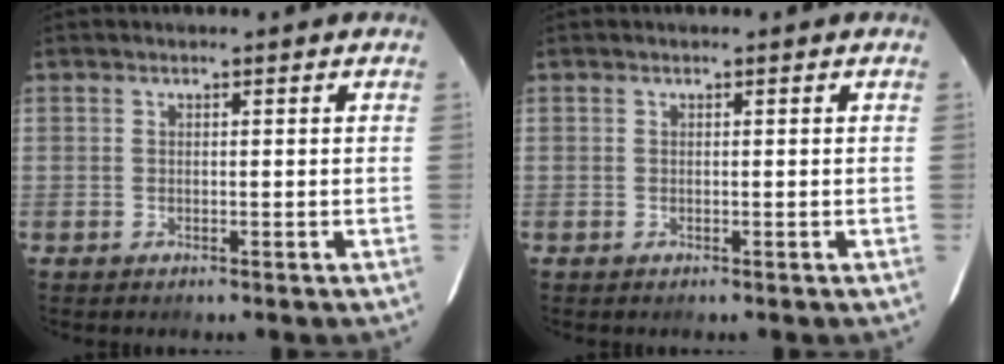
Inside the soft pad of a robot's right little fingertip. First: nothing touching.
{"total": 0.0}